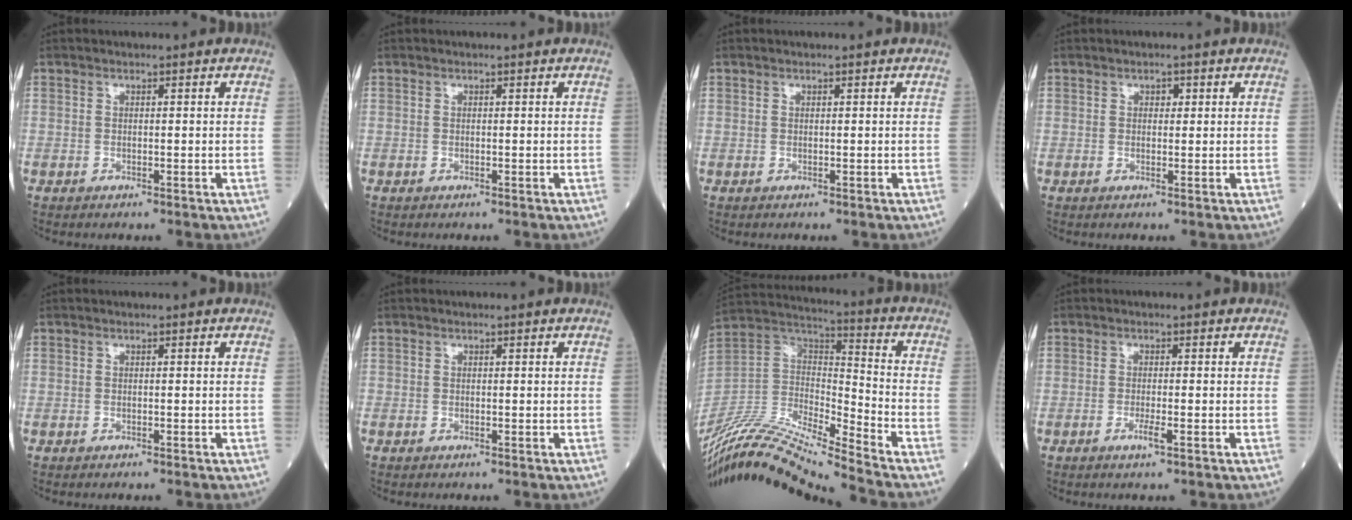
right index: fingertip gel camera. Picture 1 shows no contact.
{"total": 0.0}
{"total": 0.0}
{"total": 1.0, "force": [0.4, 0.7, 0.6], "torque": [-0.007, 0.000, 0.004]}
{"total": 0.5, "force": [-0.5, 0.0, 0.2], "torque": [-0.001, -0.001, -0.009]}
{"total": 0.0}
{"total": 20.7, "force": [-18.9, -1.0, 8.5], "torque": [-0.180, 0.007, -0.350]}
{"total": 1.8, "force": [-0.9, 0.0, 1.5], "torque": [-0.031, -0.003, -0.016]}